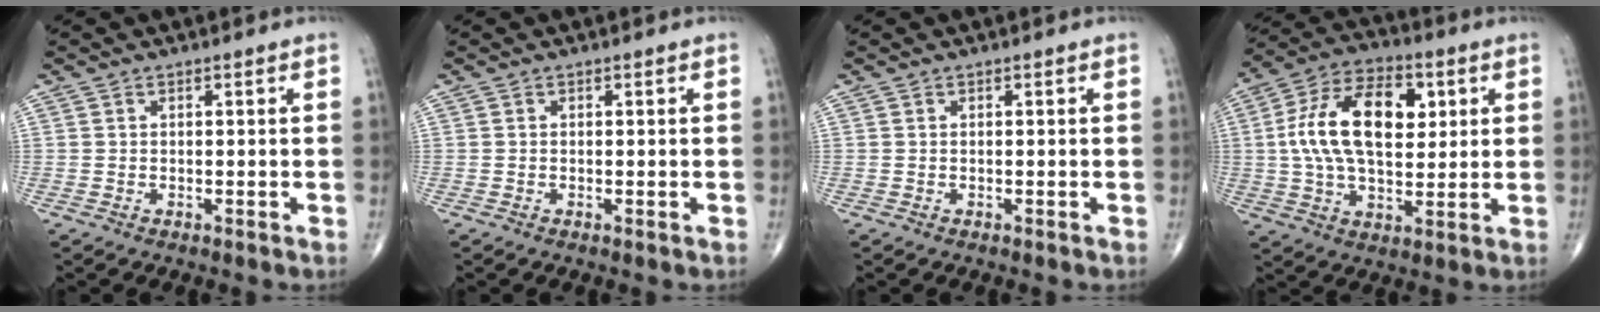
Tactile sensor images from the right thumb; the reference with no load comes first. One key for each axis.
{"total": 0.0}
{"total": 0.0}
{"total": 18.0, "fx": 3.4, "fy": 10.1, "fz": 14.4, "tx": -0.241, "ty": 0.011, "tz": 0.055}